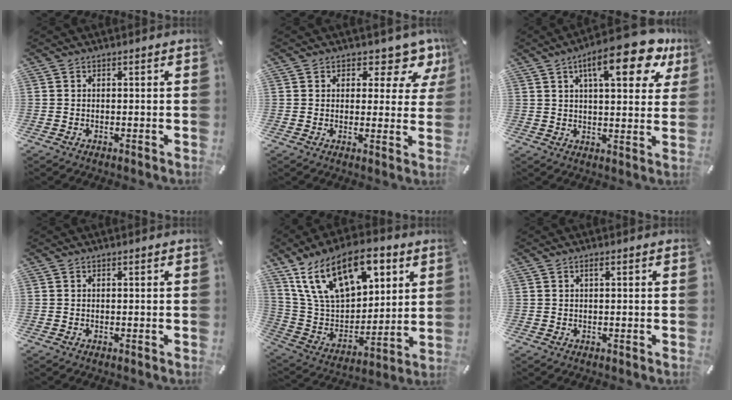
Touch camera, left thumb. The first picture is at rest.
{"total": 8.2, "force": [5.5, 4.3, 4.3], "torque": [-0.040, -0.044, 0.088]}
{"total": 17.8, "force": [9.0, 5.6, 14.3], "torque": [-0.214, -0.030, 0.136]}
{"total": 0.0}
{"total": 21.6, "force": [11.4, 12.6, 13.3], "torque": [-0.268, -0.046, 0.202]}
{"total": 1.2, "force": [0.3, 0.2, 1.1], "torque": [-0.022, 0.002, 0.005]}